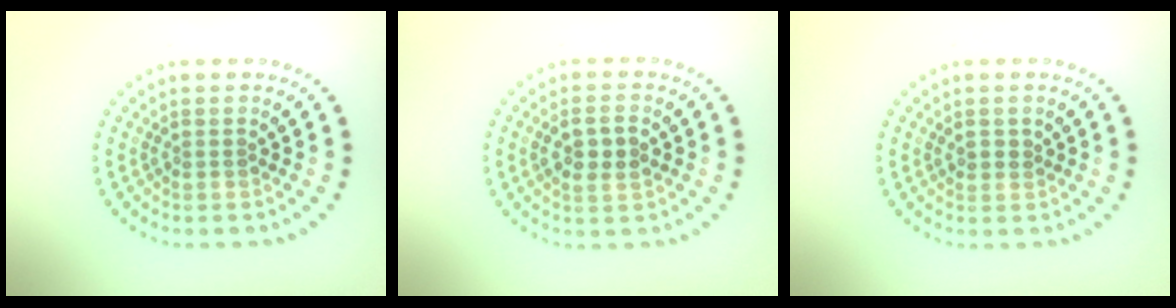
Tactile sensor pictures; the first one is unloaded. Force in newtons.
{"total": 2.7, "press": 2.7, "slide": 0.6}
{"total": 0.6, "press": 0.6, "slide": 0.3}